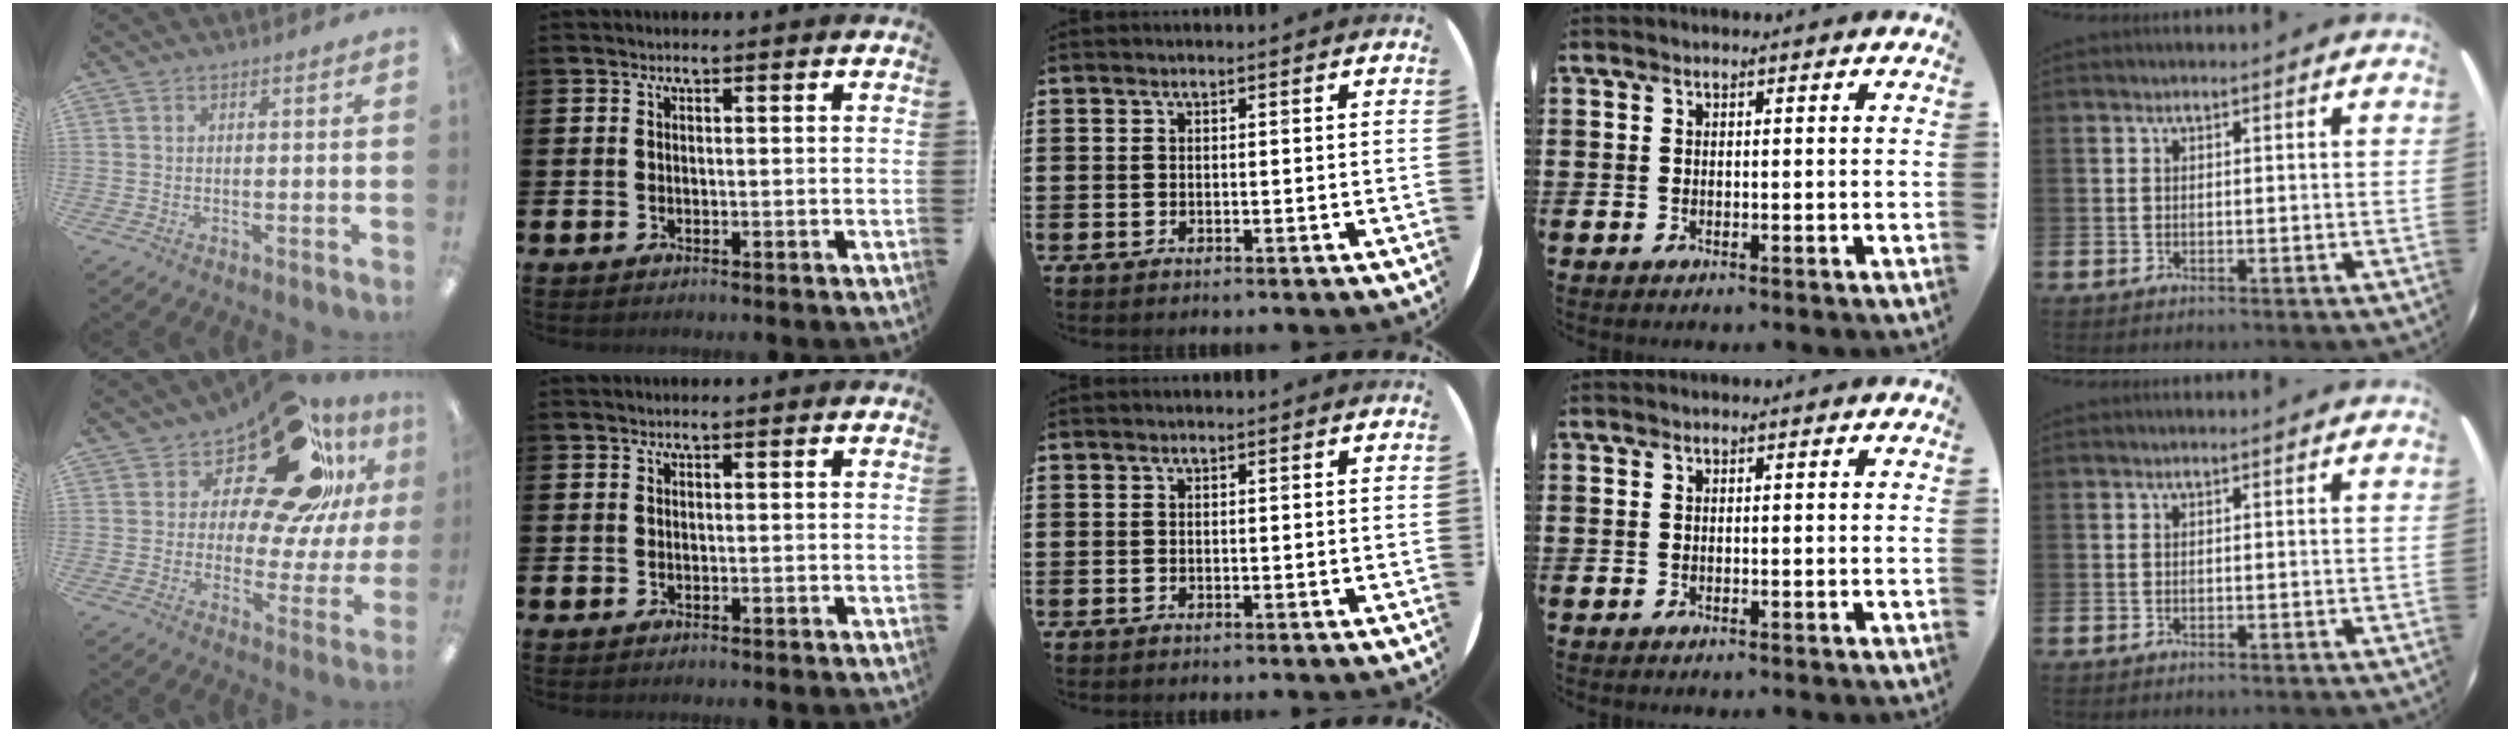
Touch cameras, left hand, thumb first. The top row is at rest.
{"thumb": {"total": 21.5, "force": [13.7, 8.3, 14.4], "torque": [-0.218, -0.085, 0.229]}}